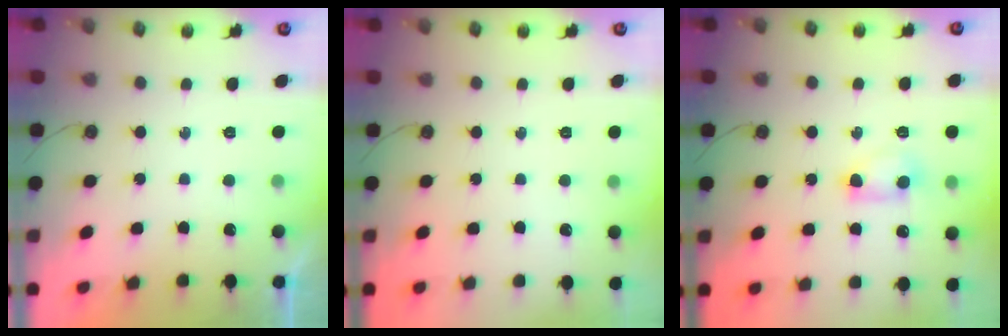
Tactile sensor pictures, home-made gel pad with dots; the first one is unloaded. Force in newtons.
{"total": 0.0}
{"total": 5.4, "press": 5.3, "slide": 1.1}